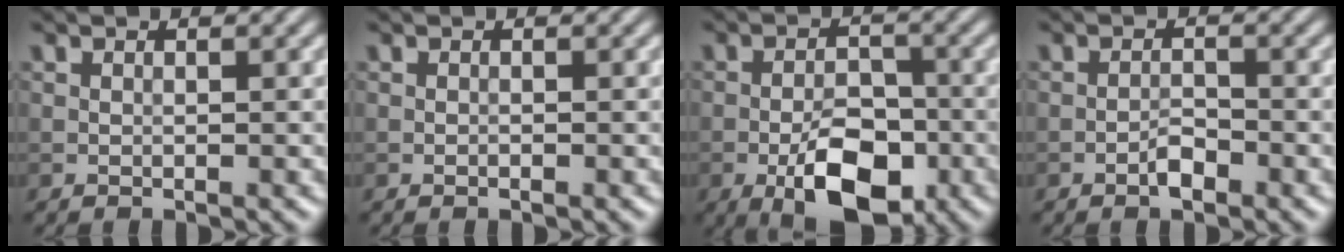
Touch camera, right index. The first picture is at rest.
{"total": 0.0}
{"total": 6.9, "force": [-3.3, 3.3, 5.1], "torque": [-0.079, -0.001, -0.061]}
{"total": 1.6, "force": [-1.1, 0.6, 1.0], "torque": [-0.018, 0.003, -0.021]}